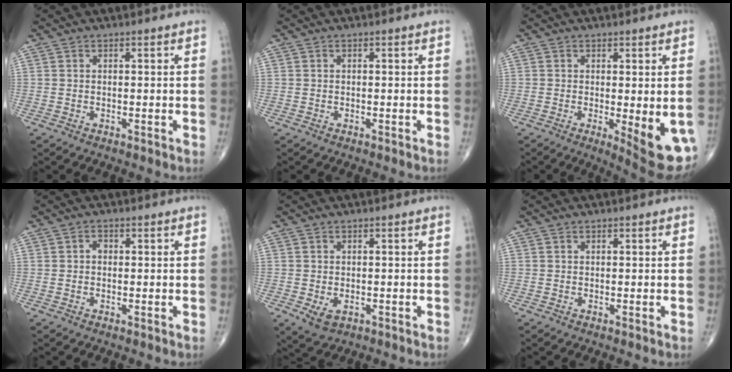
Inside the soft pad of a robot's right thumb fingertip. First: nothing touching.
{"total": 0.0}
{"total": 9.6, "force": [-2.4, 2.6, 8.9], "torque": [-0.105, -0.022, -0.024]}
{"total": 1.5, "force": [0.0, 1.1, 1.0], "torque": [-0.011, 0.004, -0.004]}
{"total": 3.5, "force": [-1.1, 2.3, 2.4], "torque": [-0.036, -0.001, -0.007]}
{"total": 0.0}